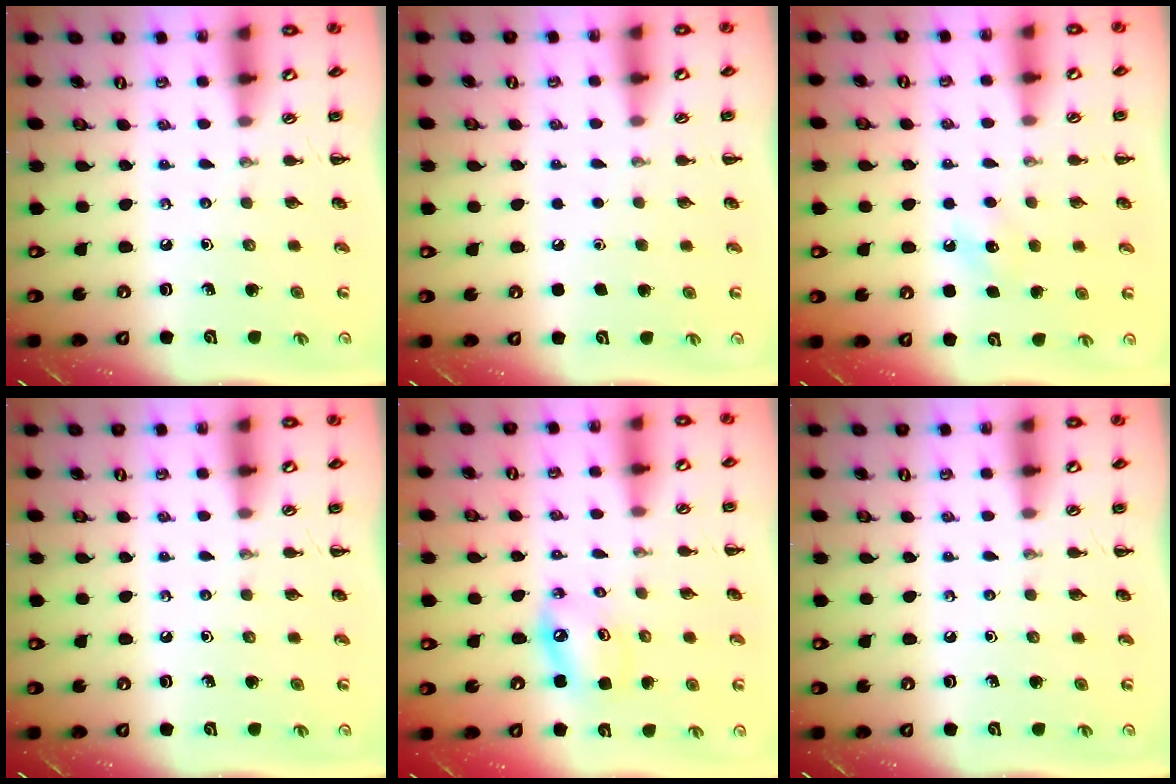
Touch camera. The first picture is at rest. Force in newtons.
{"total": 1.6, "press": 1.6, "slide": 0.1}
{"total": 7.3, "press": 7.1, "slide": 1.7}
{"total": 0.0}
{"total": 6.4, "press": 6.2, "slide": 1.3}
{"total": 0.0}